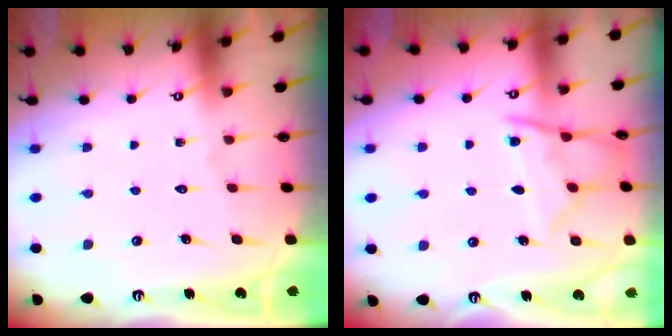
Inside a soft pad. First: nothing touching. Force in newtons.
{"total": 8.5, "press": 8.5, "slide": 0.5}